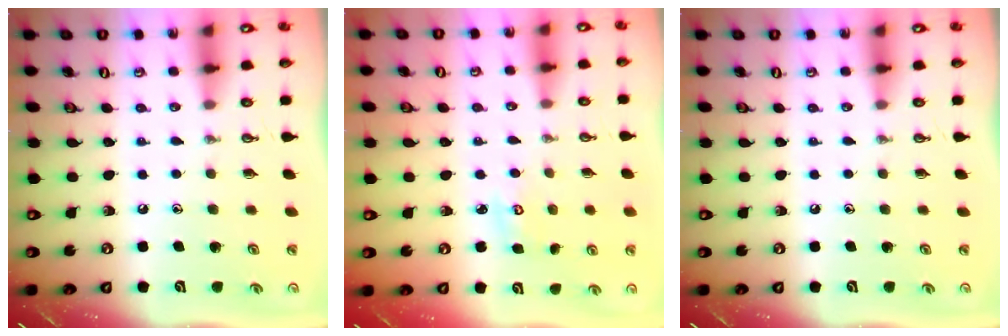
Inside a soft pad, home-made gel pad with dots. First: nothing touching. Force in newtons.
{"total": 3.7, "press": 3.7, "slide": 0.3}
{"total": 0.0}